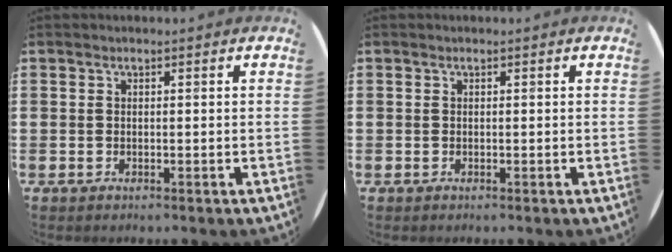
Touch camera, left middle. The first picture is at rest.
{"total": 0.0}